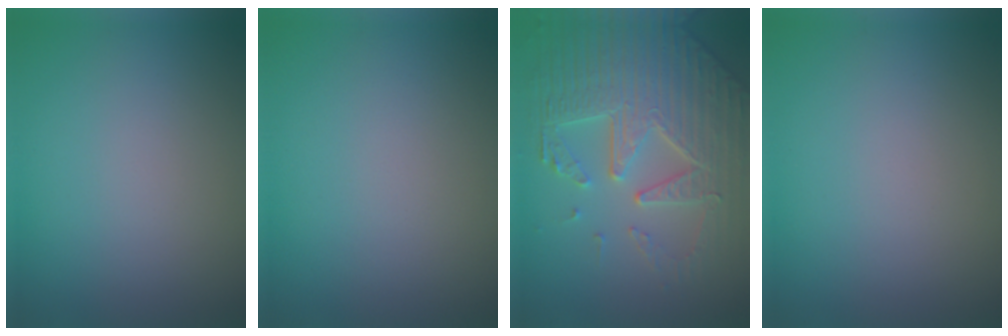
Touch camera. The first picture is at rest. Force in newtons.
{"total": 0.0}
{"total": 7.8, "press": 5.9, "slide": 5.1}
{"total": 0.0}